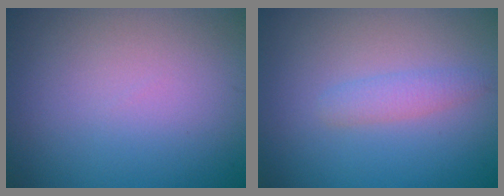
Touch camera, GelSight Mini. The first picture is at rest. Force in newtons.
{"total": 1.6, "press": 1.6, "slide": 0.1}